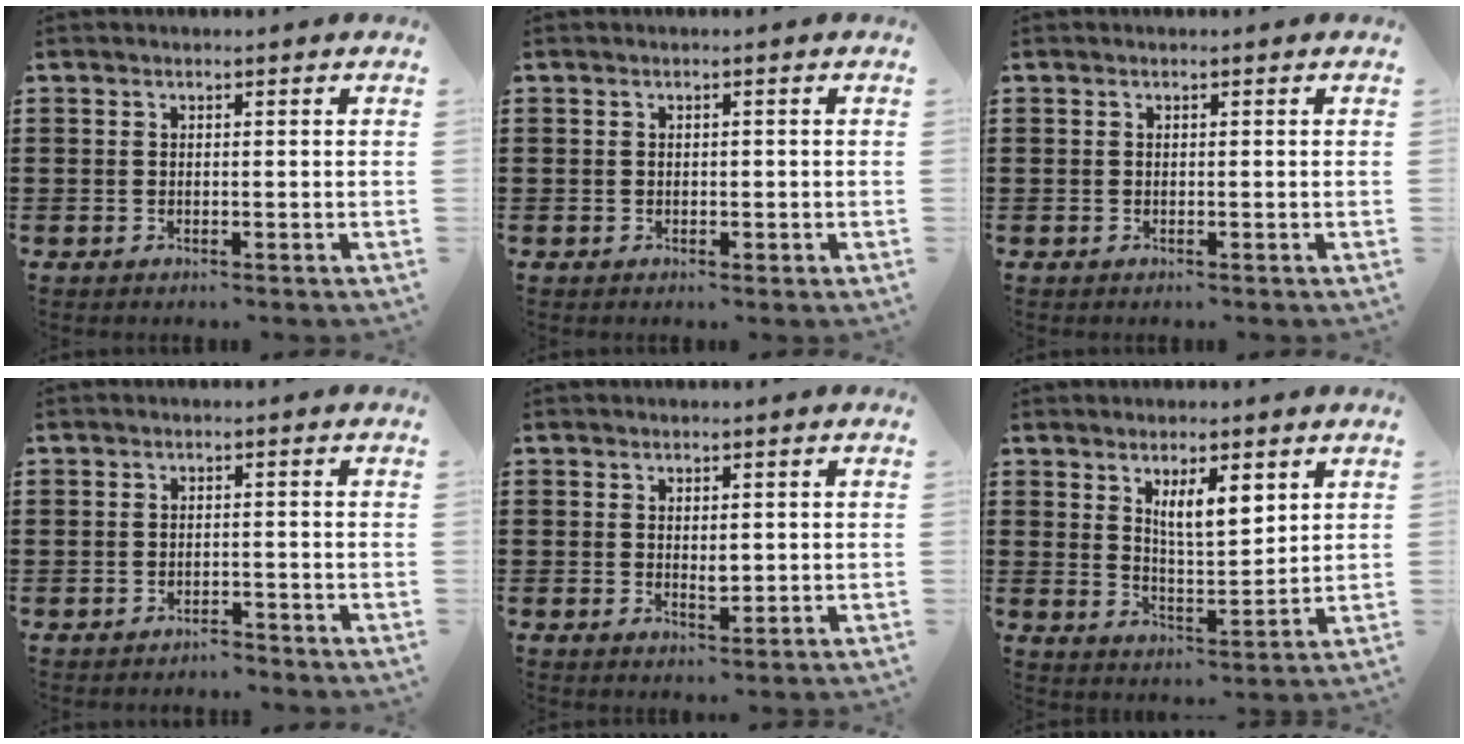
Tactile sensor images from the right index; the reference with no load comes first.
{"total": 0.7, "force": [0.1, 0.6, 0.2], "torque": [-0.007, 0.003, 0.001]}
{"total": 0.0}
{"total": 1.8, "force": [-1.8, 0.3, -0.2], "torque": [-0.002, 0.004, -0.042]}
{"total": 2.0, "force": [0.5, 1.0, 1.6], "torque": [-0.025, 0.000, 0.007]}
{"total": 6.0, "force": [3.3, 1.8, 4.6], "torque": [-0.082, -0.007, 0.053]}